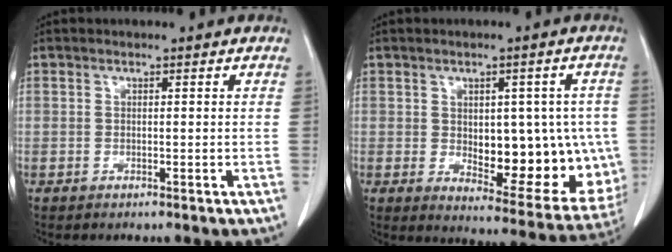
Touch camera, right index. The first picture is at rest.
{"total": 18.4, "force": [-1.6, 8.8, 16.2], "torque": [-0.182, 0.014, 0.010]}